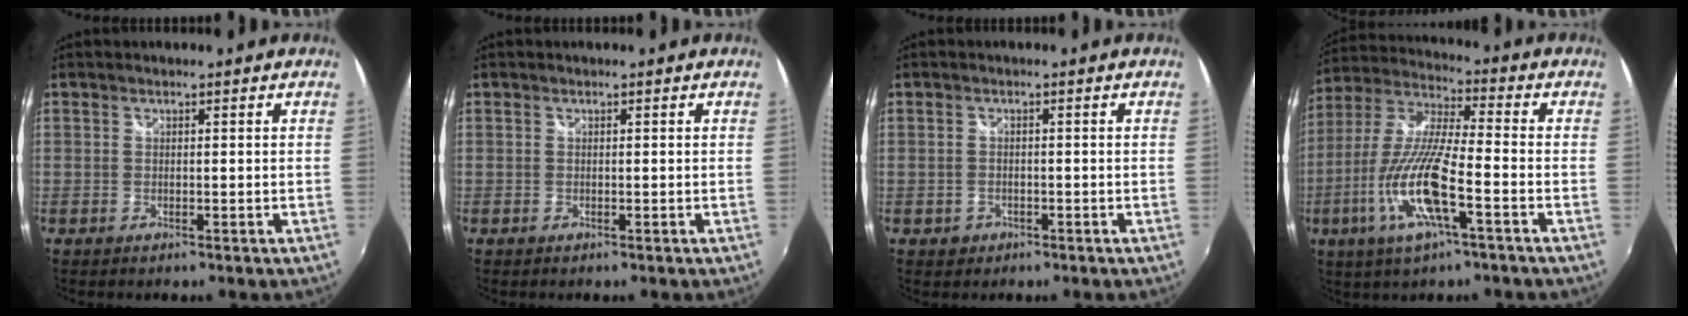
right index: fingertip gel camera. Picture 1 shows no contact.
{"total": 0.0}
{"total": 1.9, "force": [-0.8, 1.6, 0.4], "torque": [-0.011, 0.000, -0.009]}
{"total": 15.3, "force": [-6.0, 2.2, 13.9], "torque": [-0.292, -0.016, -0.119]}